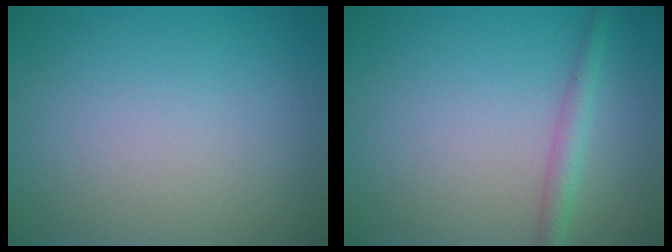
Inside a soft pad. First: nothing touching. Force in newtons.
{"total": 2.0, "press": 2.0, "slide": 0.1}